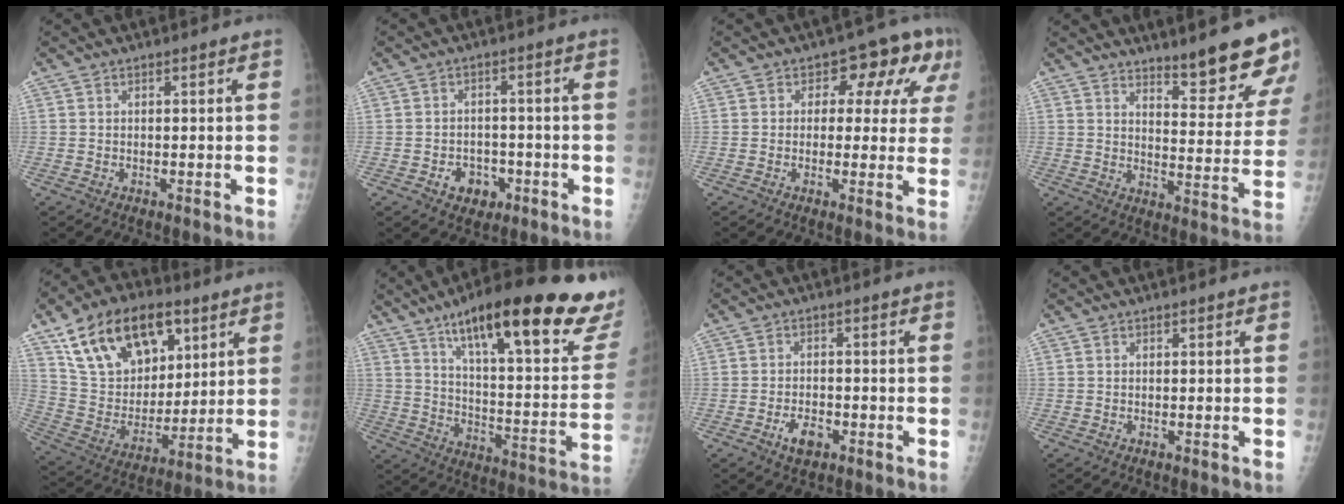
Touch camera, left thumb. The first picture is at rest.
{"total": 5.5, "force": [-2.4, 4.3, 2.4], "torque": [-0.012, 0.019, -0.029]}
{"total": 9.6, "force": [3.1, 5.9, 7.0], "torque": [-0.032, 0.012, 0.029]}
{"total": 12.9, "force": [10.6, 2.3, 7.1], "torque": [-0.058, -0.080, 0.146]}
{"total": 22.4, "force": [11.5, 13.3, 13.9], "torque": [-0.202, -0.029, 0.208]}
{"total": 30.8, "force": [20.0, 6.7, 22.4], "torque": [-0.282, -0.060, 0.288]}
{"total": 4.2, "force": [-2.2, 2.5, 2.7], "torque": [-0.040, 0.011, -0.036]}
{"total": 0.0}